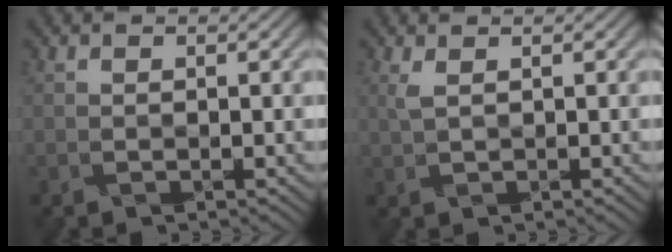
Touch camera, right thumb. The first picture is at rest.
{"total": 0.9, "force": [0.7, 0.1, 0.6], "torque": [-0.016, -0.001, 0.016]}